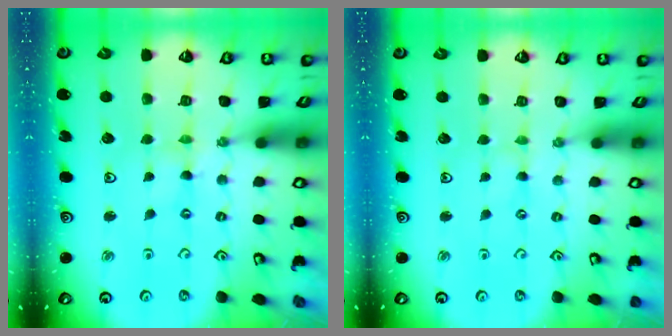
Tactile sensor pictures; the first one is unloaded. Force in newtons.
{"total": 0.7, "press": 0.7, "slide": 0.1}